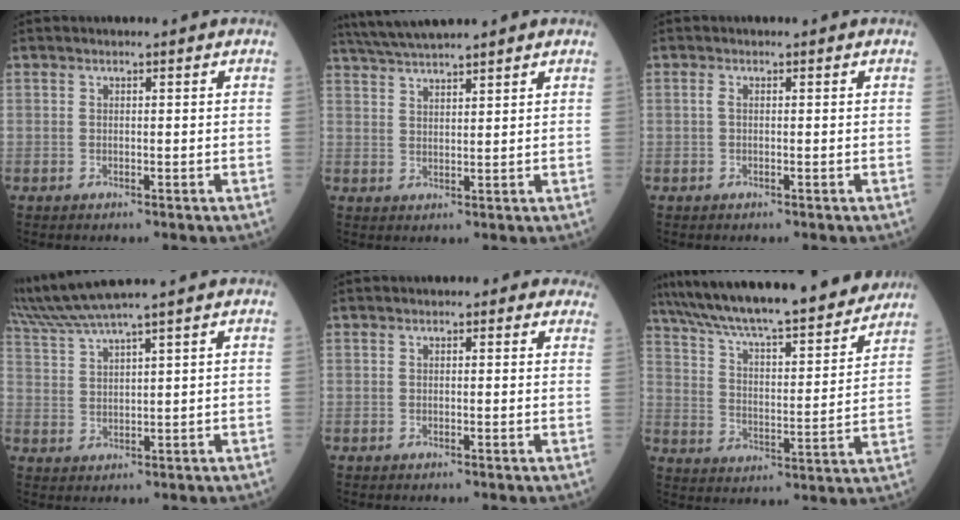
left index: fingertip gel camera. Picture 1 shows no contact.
{"total": 6.9, "force": [6.2, -0.1, 3.1], "torque": [-0.063, 0.035, 0.113]}
{"total": 0.5, "force": [-0.1, 0.2, 0.5], "torque": [-0.013, 0.001, -0.002]}
{"total": 6.4, "force": [5.7, -2.0, 2.4], "torque": [-0.067, 0.005, 0.122]}
{"total": 1.6, "force": [1.0, 1.1, 0.6], "torque": [0.005, -0.001, -0.005]}
{"total": 25.7, "force": [22.6, 3.1, 11.8], "torque": [-0.202, -0.004, 0.329]}